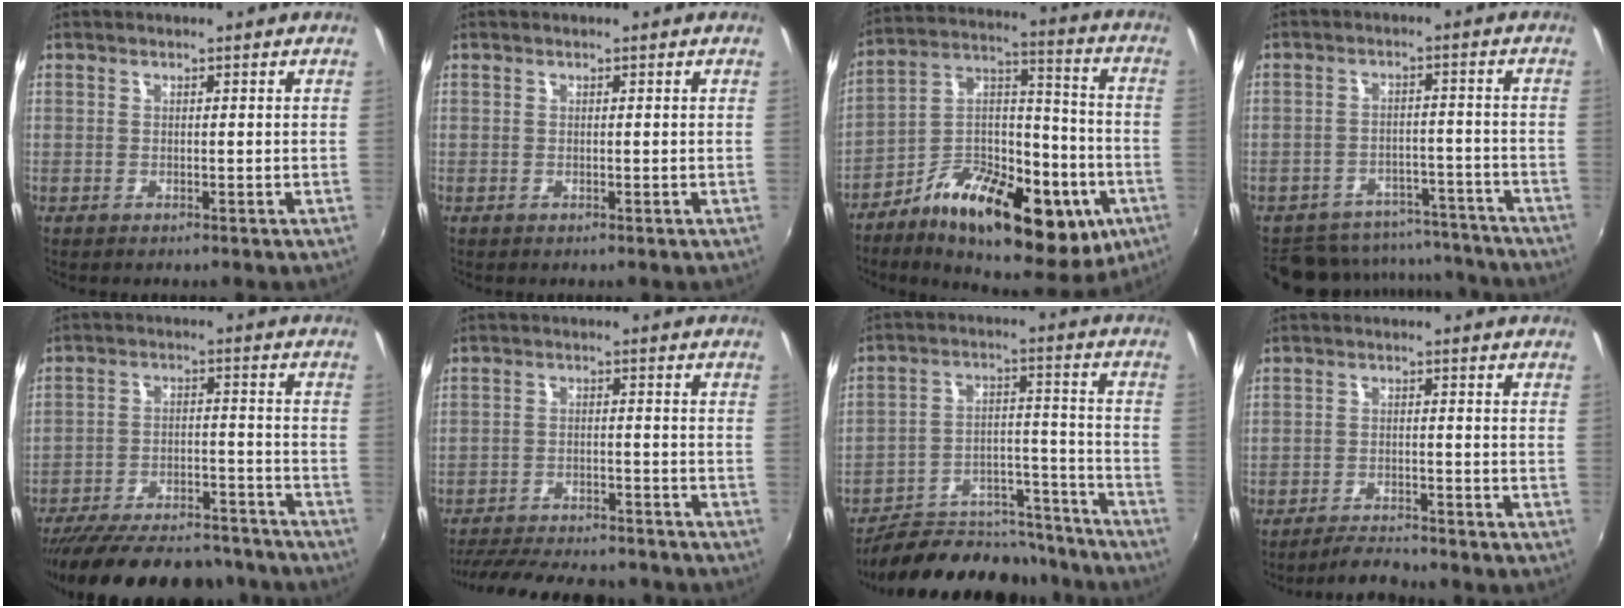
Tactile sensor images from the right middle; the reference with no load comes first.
{"total": 0.0}
{"total": 25.7, "force": [-11.2, 11.9, 19.8], "torque": [-0.304, 0.005, -0.169]}
{"total": 16.4, "force": [-14.5, 6.6, 4.1], "torque": [-0.095, 0.035, -0.178]}
{"total": 25.1, "force": [-22.0, 6.9, 9.9], "torque": [-0.192, -0.009, -0.294]}
{"total": 19.6, "force": [-16.9, 5.2, 8.4], "torque": [-0.173, -0.017, -0.233]}
{"total": 21.4, "force": [-18.9, 7.2, 7.0], "torque": [-0.124, 0.040, -0.254]}
{"total": 5.0, "force": [-4.8, 0.4, 1.2], "torque": [-0.042, -0.008, -0.081]}